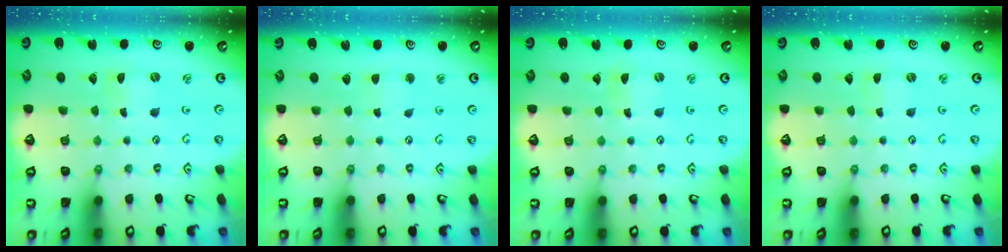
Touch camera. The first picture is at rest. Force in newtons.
{"total": 2.7, "press": 2.6, "slide": 0.4}
{"total": 2.0, "press": 2.0, "slide": 0.1}
{"total": 0.7, "press": 0.7, "slide": 0.0}